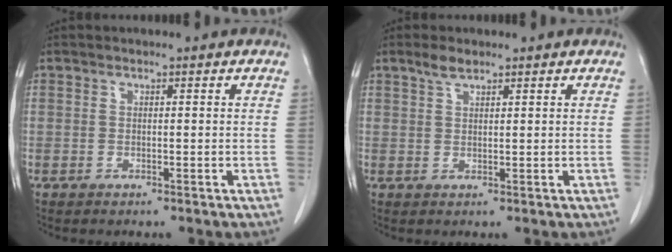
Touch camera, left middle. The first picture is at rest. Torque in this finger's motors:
{"motor_torque": [0.52, -0.48, -0.03, 0.00]}